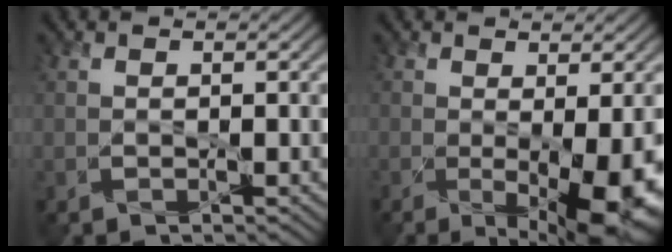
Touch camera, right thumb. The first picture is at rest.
{"total": 7.5, "force": [-2.2, 2.5, 6.7], "torque": [-0.109, -0.026, -0.019]}